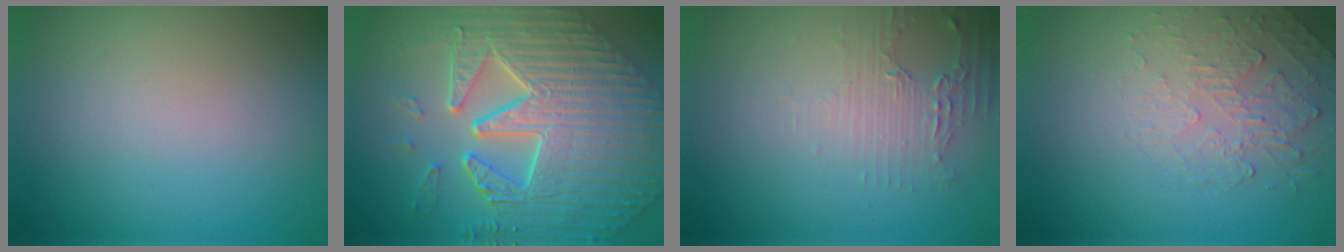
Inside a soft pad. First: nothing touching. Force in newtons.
{"total": 9.8, "press": 7.4, "slide": 6.3}
{"total": 2.1, "press": 2.0, "slide": 0.4}
{"total": 2.2, "press": 1.1, "slide": 1.9}